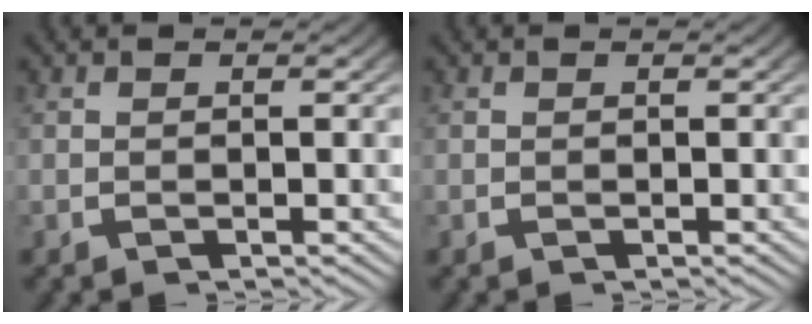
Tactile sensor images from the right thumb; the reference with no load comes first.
{"total": 0.0}